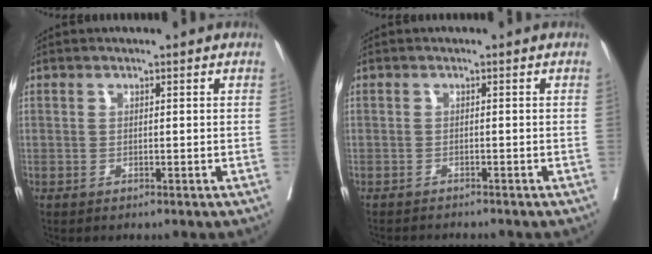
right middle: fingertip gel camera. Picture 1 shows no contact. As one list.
[{"total": 3.8, "force": [-3.7, 0.4, 1.0], "torque": [-0.010, -0.008, -0.052]}]